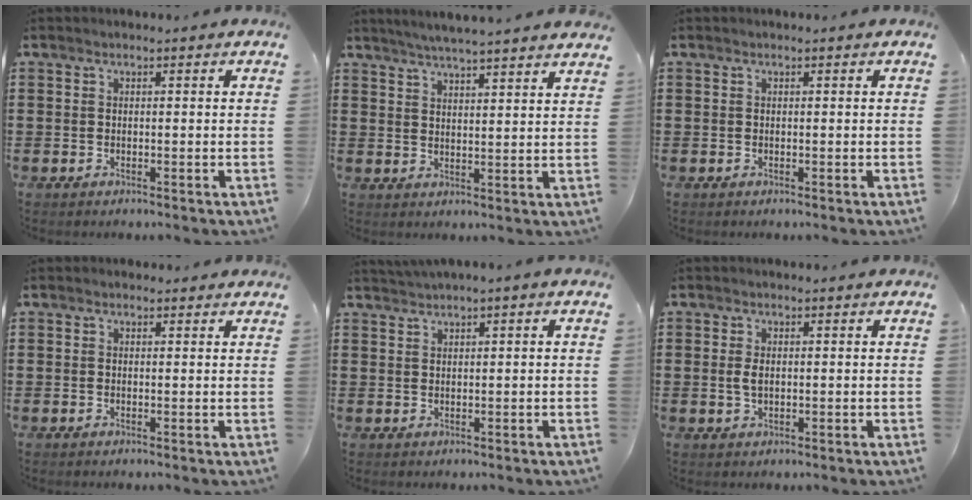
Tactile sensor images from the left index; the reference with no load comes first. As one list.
[{"total": 4.3, "force": [4.1, -0.7, 1.0], "torque": [-0.033, -0.016, 0.071]}, {"total": 0.0}, {"total": 0.6, "force": [0.3, 0.4, 0.2], "torque": [-0.005, 0.004, 0.006]}, {"total": 1.1, "force": [0.8, -0.2, 0.7], "torque": [-0.013, -0.002, 0.017]}, {"total": 2.8, "force": [0.3, 1.5, 2.4], "torque": [-0.064, -0.001, 0.000]}]